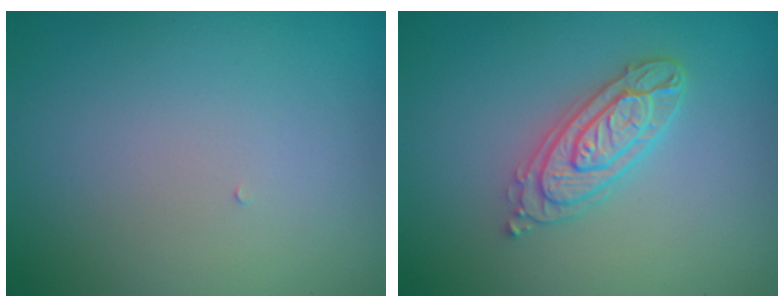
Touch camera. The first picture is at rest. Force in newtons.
{"total": 3.0, "press": 2.9, "slide": 0.6}